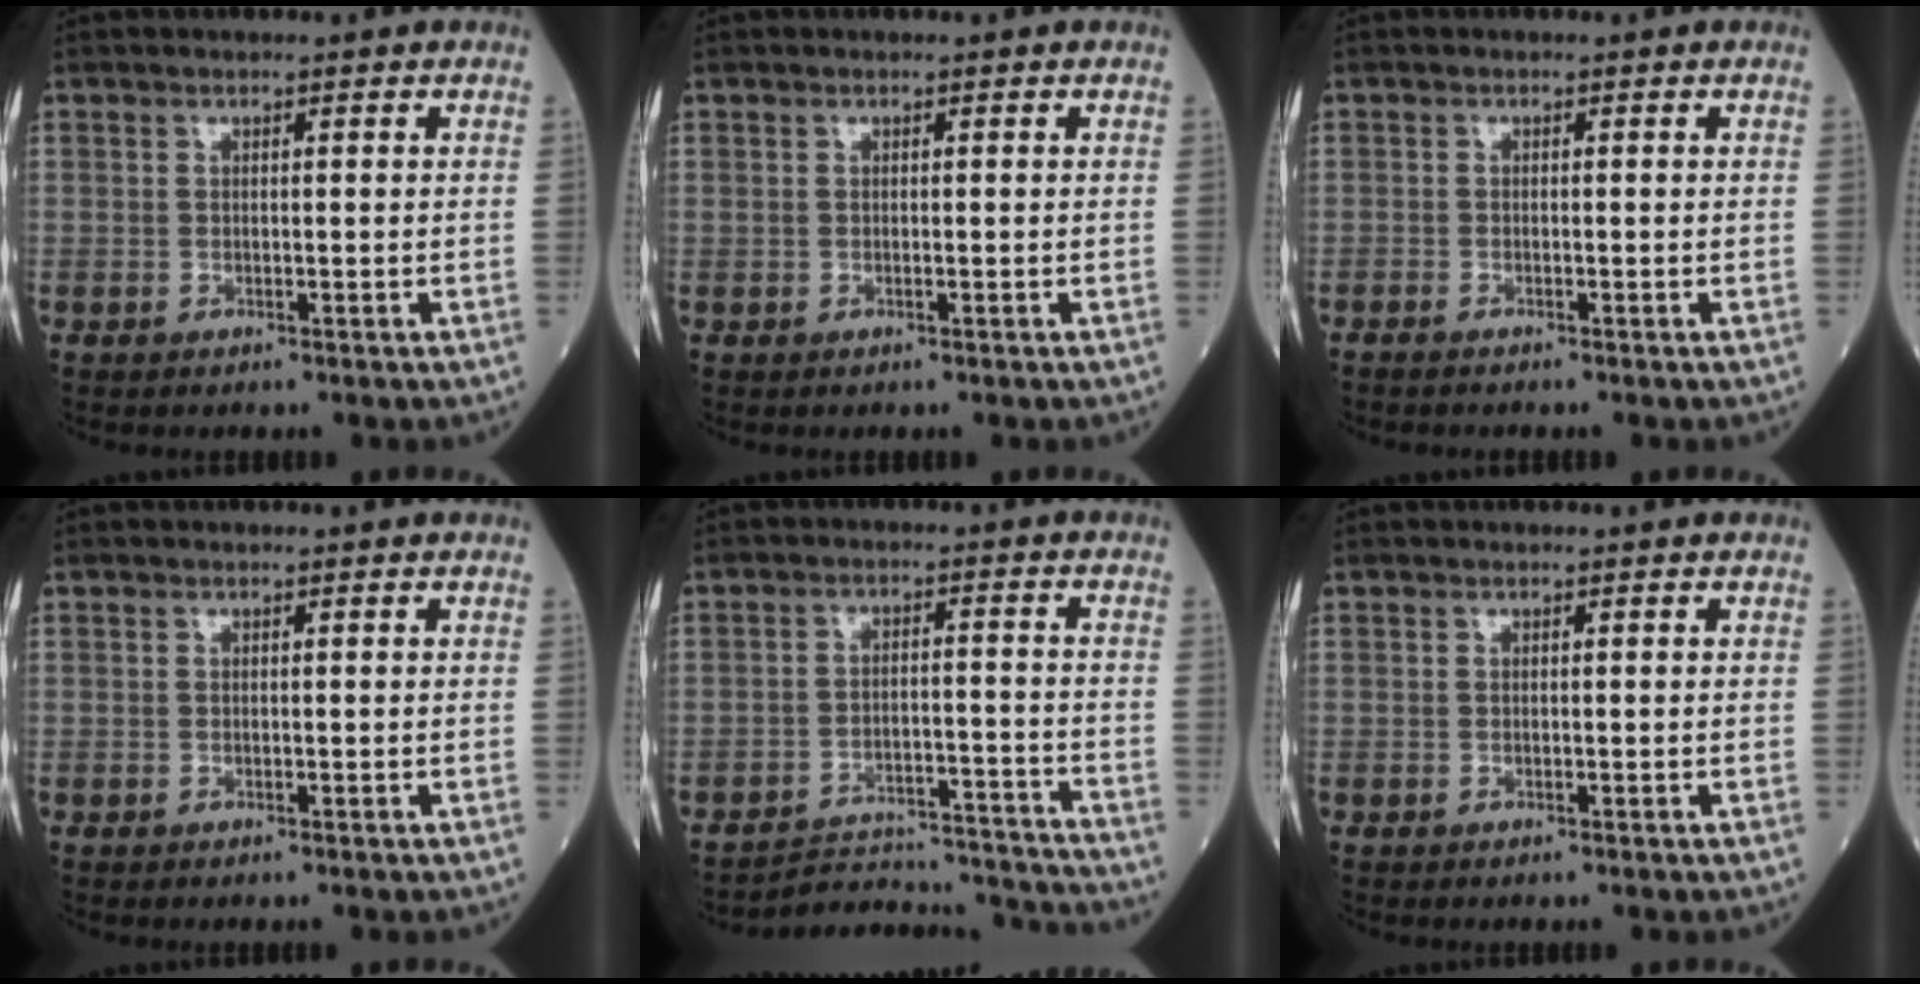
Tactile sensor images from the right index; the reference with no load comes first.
{"total": 0.0}
{"total": 1.0, "force": [-0.9, 0.0, 0.4], "torque": [-0.007, 0.000, -0.015]}
{"total": 0.0}
{"total": 13.1, "force": [-13.1, 0.6, 0.0], "torque": [0.012, 0.024, -0.179]}
{"total": 0.0}